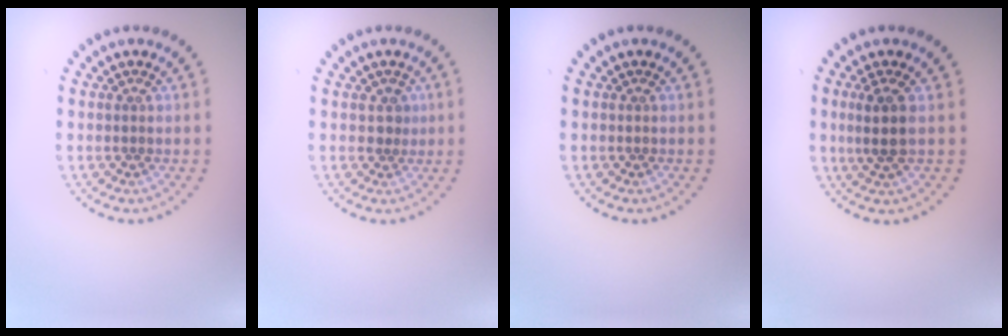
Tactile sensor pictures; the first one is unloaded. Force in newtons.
{"total": 1.2, "press": 0.9, "slide": 0.8}
{"total": 0.0}
{"total": 2.3, "press": 1.9, "slide": 1.2}